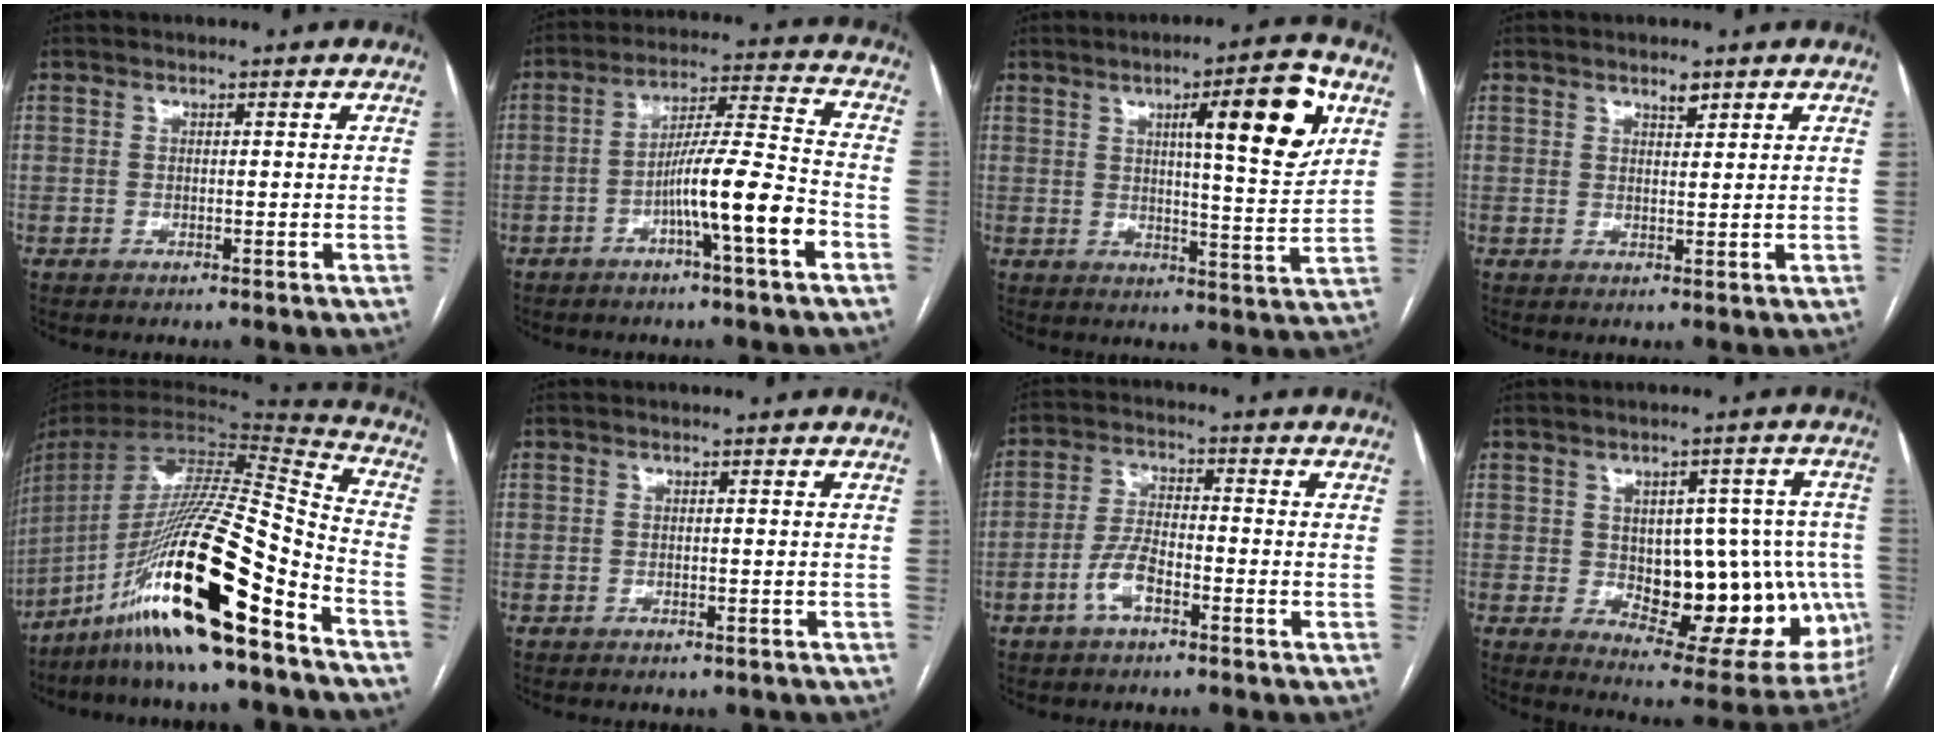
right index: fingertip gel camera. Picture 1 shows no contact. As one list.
[{"total": 11.0, "force": [-4.5, -0.4, 10.0], "torque": [-0.171, 0.010, -0.077]}, {"total": 12.7, "force": [5.2, 1.4, 11.5], "torque": [-0.160, 0.001, 0.070]}, {"total": 1.7, "force": [1.3, 0.5, 1.0], "torque": [-0.017, -0.001, 0.021]}, {"total": 25.8, "force": [-15.5, 1.5, 20.6], "torque": [-0.388, -0.026, -0.281]}, {"total": 1.1, "force": [-1.0, 0.4, 0.3], "torque": [-0.008, -0.002, -0.012]}, {"total": 5.6, "force": [-2.8, 2.1, 4.3], "torque": [-0.095, 0.009, -0.055]}, {"total": 19.3, "force": [-2.0, 9.6, 16.6], "torque": [-0.165, 0.023, 0.003]}]